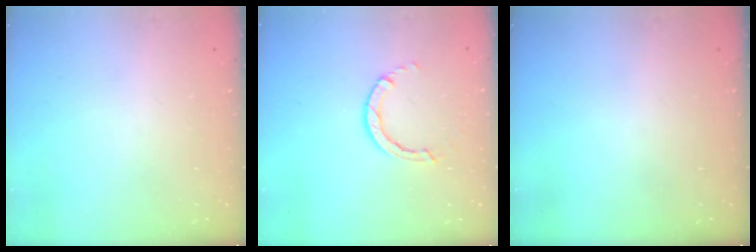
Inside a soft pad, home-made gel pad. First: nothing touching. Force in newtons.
{"total": 2.8, "press": 2.8, "slide": 0.2}
{"total": 0.0}